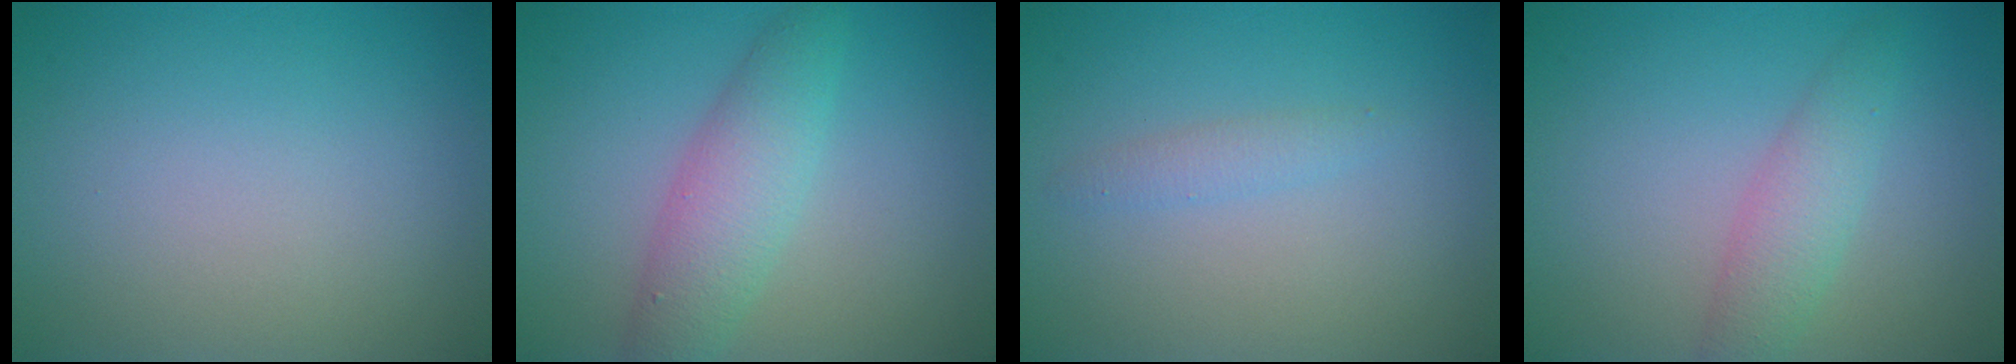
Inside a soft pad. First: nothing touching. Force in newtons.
{"total": 4.1, "press": 4.1, "slide": 0.1}
{"total": 1.2, "press": 1.2, "slide": 0.0}
{"total": 2.9, "press": 2.9, "slide": 0.0}